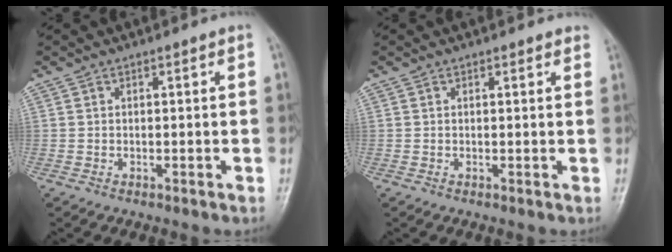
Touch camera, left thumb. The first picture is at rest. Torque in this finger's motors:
{"motor_torque": [-0.11, -0.01, -0.10, -0.11, 0.00]}